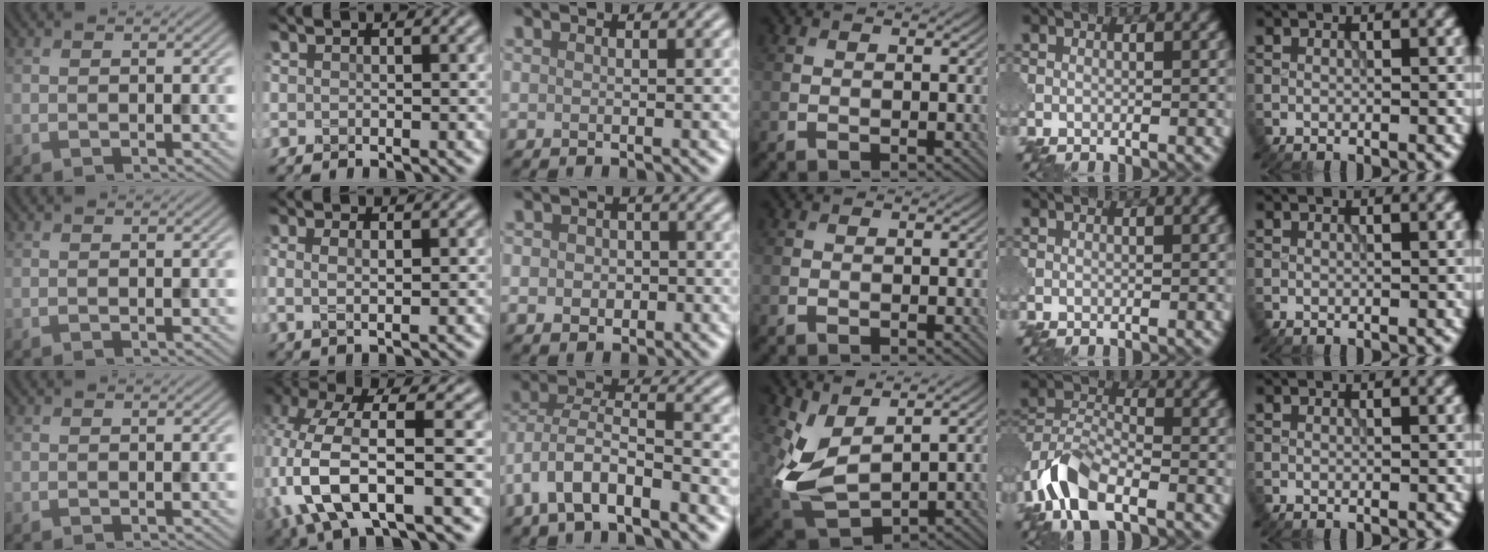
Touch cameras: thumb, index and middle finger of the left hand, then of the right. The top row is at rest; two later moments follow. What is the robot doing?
{"motion": "extract", "object": "pin"}